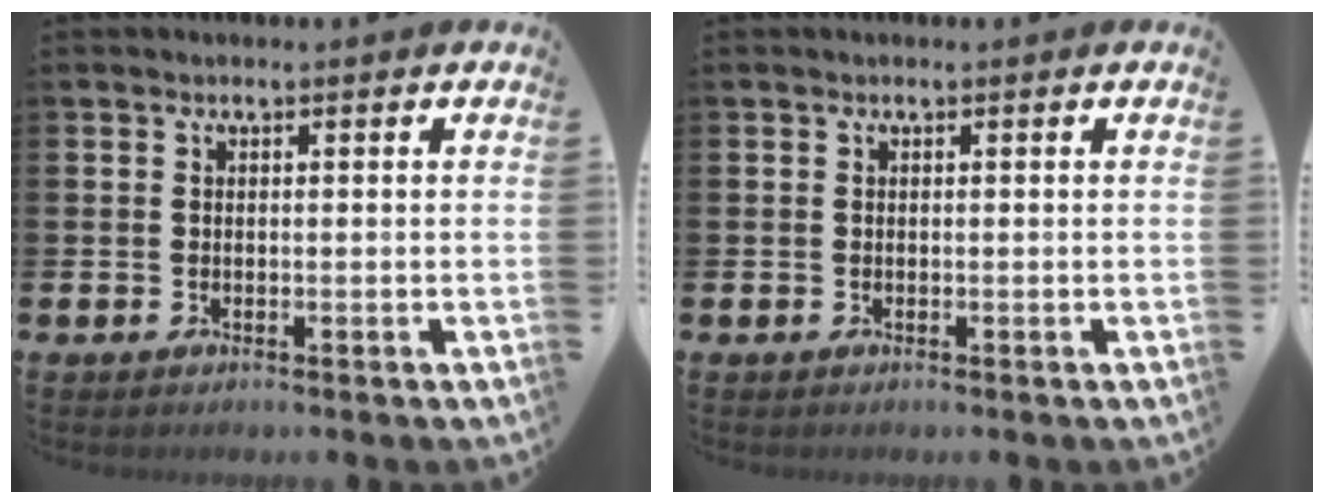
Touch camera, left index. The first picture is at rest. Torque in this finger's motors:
{"motor_torque": [0.00, 0.00, 0.00, 0.00]}